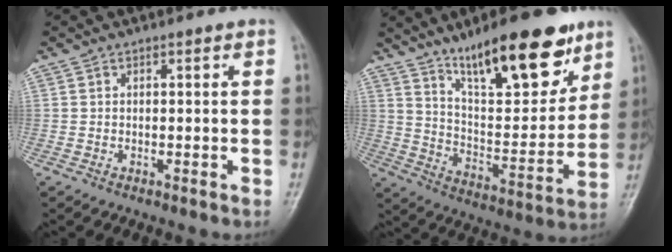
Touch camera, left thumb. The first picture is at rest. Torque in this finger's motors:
{"motor_torque": [1.74, 1.67, 1.51, -1.26, 0.20]}